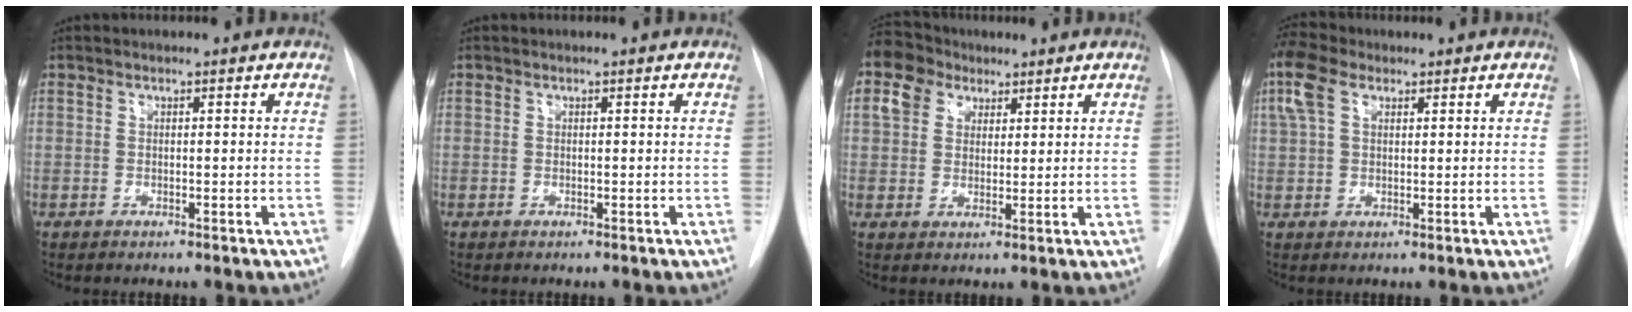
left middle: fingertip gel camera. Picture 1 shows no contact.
{"total": 0.0}
{"total": 11.4, "force": [6.6, 8.4, 3.9], "torque": [-0.107, 0.050, 0.125]}
{"total": 6.5, "force": [3.2, 3.6, 4.3], "torque": [-0.114, 0.029, 0.064]}